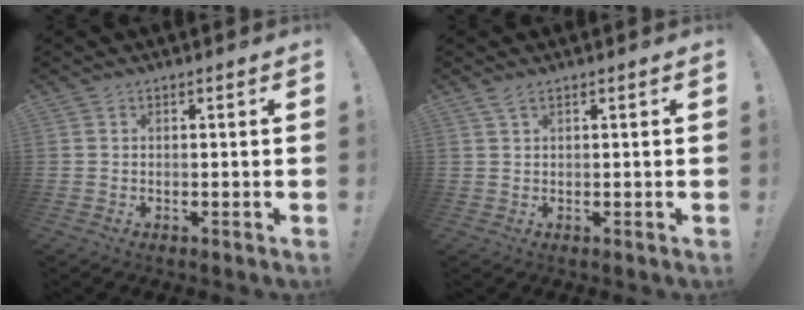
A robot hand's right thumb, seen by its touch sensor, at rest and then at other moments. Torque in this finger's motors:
{"motor_torque": [-0.15, 0.08, 0.13, 0.28, -0.03]}